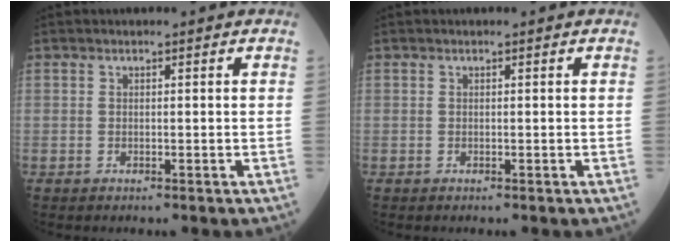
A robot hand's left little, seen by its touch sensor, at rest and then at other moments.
{"total": 0.0}